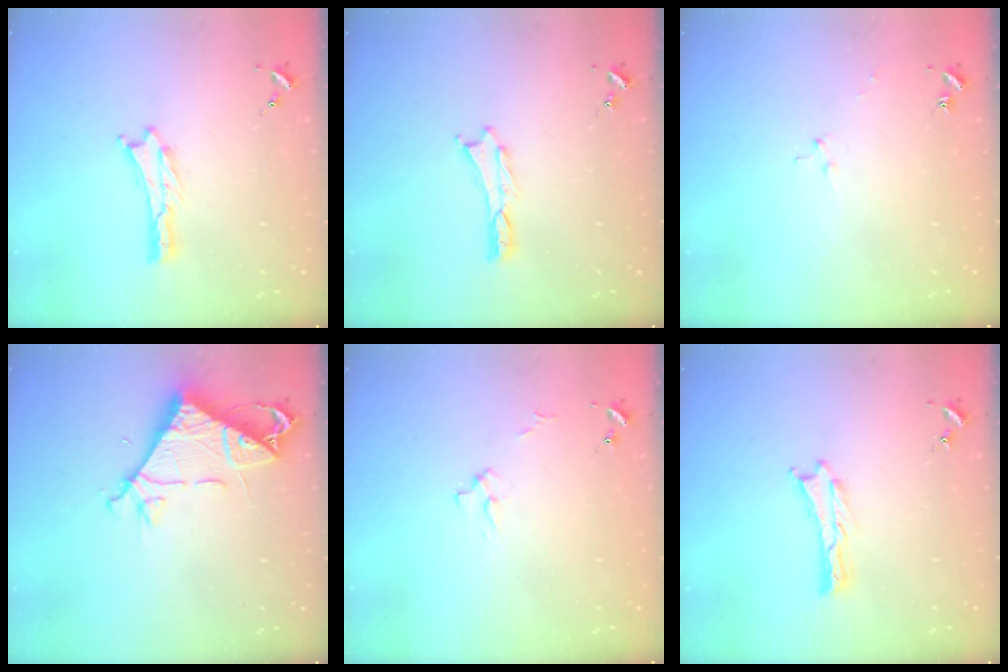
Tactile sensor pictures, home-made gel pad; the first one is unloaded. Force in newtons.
{"total": 0.0}
{"total": 2.5, "press": 2.5, "slide": 0.3}
{"total": 8.1, "press": 8.1, "slide": 0.6}
{"total": 2.7, "press": 2.7, "slide": 0.3}
{"total": 0.0}